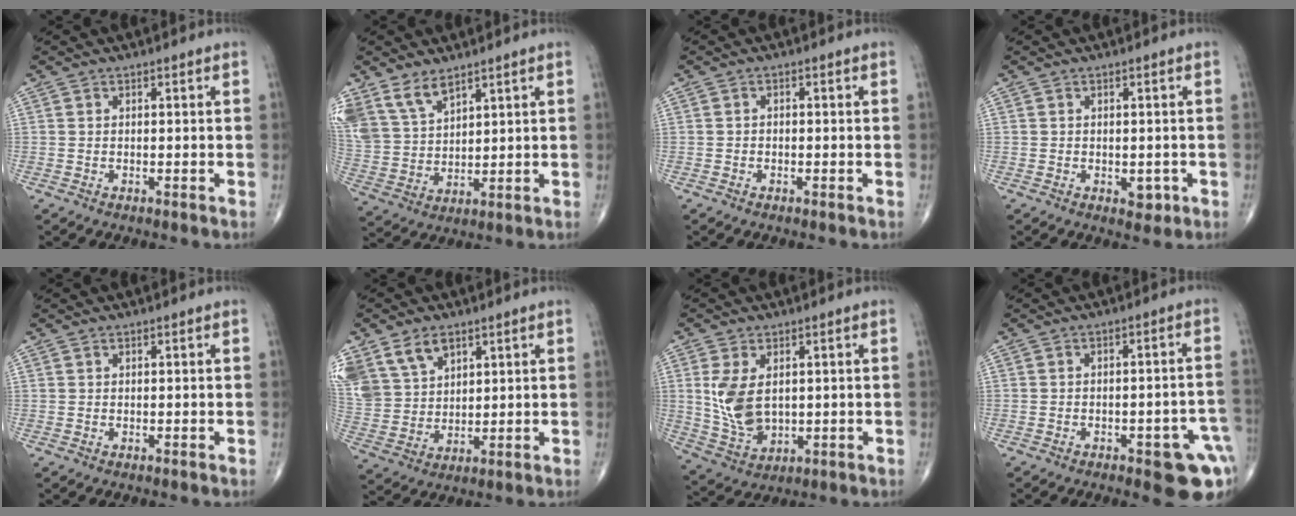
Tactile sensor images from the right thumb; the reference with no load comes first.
{"total": 9.6, "force": [6.8, 4.9, 4.8], "torque": [-0.086, -0.024, 0.153]}
{"total": 0.6, "force": [-0.3, 0.4, 0.3], "torque": [0.000, 0.002, -0.009]}
{"total": 2.4, "force": [-0.7, 1.6, 1.7], "torque": [-0.005, 0.000, -0.005]}
{"total": 0.0}
{"total": 12.8, "force": [7.1, 8.5, 6.3], "torque": [-0.121, -0.010, 0.151]}
{"total": 9.4, "force": [1.5, 5.9, 7.1], "torque": [-0.133, -0.014, 0.046]}
{"total": 10.9, "force": [-4.6, 3.7, 9.2], "torque": [-0.080, 0.029, -0.046]}